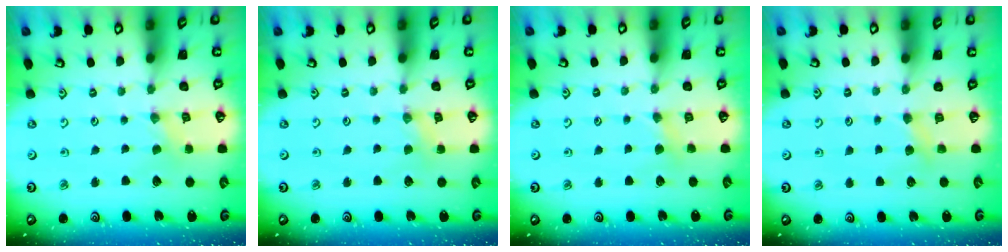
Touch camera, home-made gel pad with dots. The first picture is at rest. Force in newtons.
{"total": 1.3, "press": 1.2, "slide": 0.2}
{"total": 2.7, "press": 2.7, "slide": 0.4}
{"total": 3.9, "press": 3.9, "slide": 0.5}